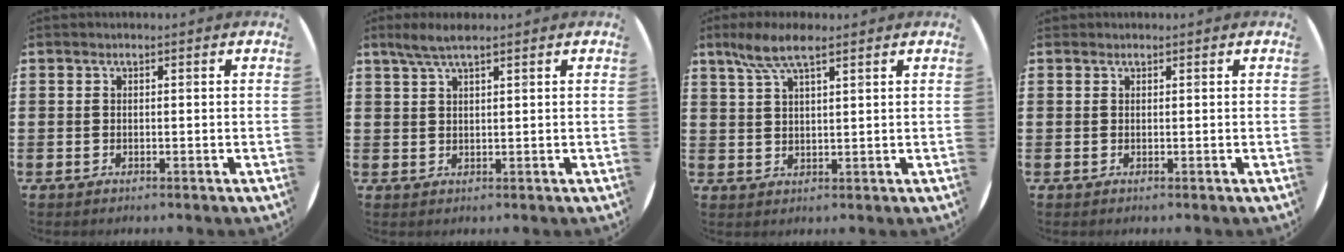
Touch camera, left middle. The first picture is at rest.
{"total": 3.1, "force": [2.3, 0.4, 2.1], "torque": [-0.043, 0.004, 0.040]}
{"total": 5.8, "force": [4.1, 1.4, 3.9], "torque": [-0.087, 0.004, 0.073]}
{"total": 0.0}